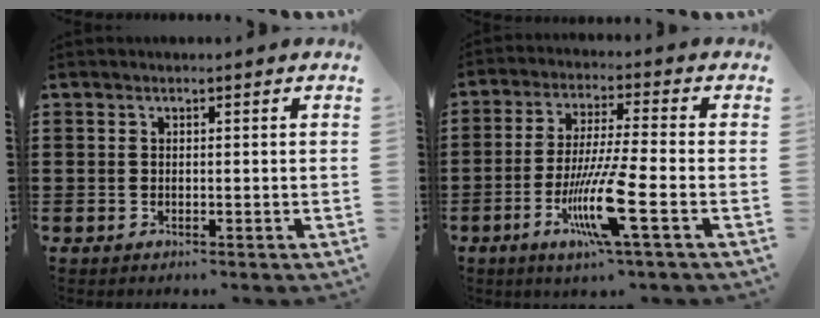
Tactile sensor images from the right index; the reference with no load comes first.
{"total": 10.9, "force": [-4.4, 0.7, 10.0], "torque": [-0.204, -0.014, -0.085]}